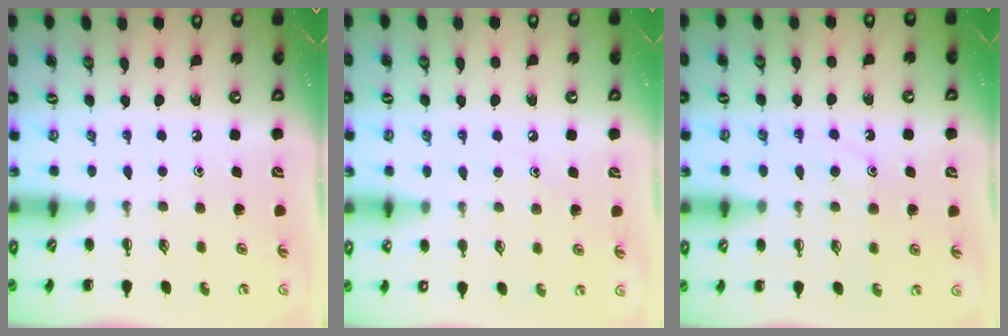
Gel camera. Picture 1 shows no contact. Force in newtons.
{"total": 6.1, "press": 5.9, "slide": 1.6}
{"total": 10.2, "press": 10.2, "slide": 0.8}